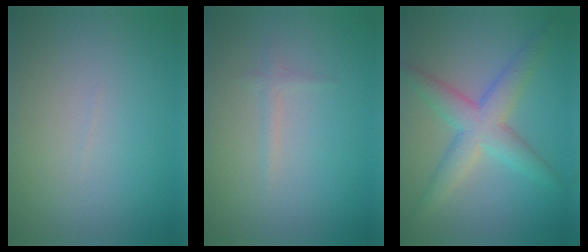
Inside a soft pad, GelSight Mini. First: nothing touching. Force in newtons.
{"total": 0.8, "press": 0.8, "slide": 0.1}
{"total": 4.9, "press": 4.9, "slide": 0.1}